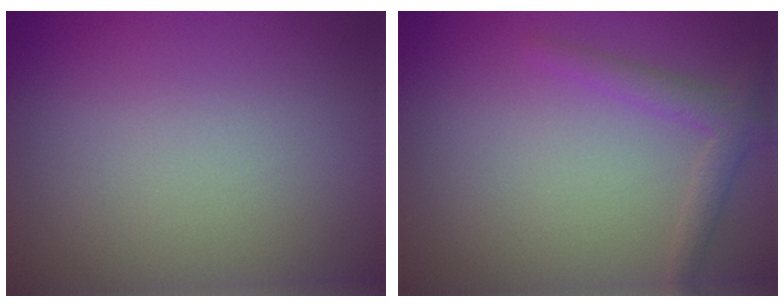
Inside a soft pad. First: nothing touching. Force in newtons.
{"total": 2.1, "press": 2.1, "slide": 0.1}